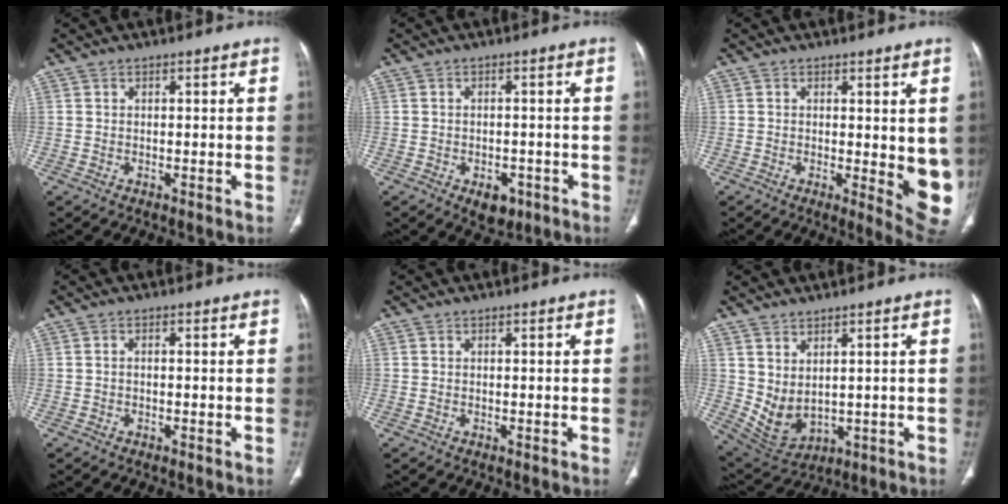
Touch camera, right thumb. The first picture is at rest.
{"total": 4.5, "force": [-2.2, 2.9, 2.5], "torque": [-0.018, 0.009, -0.022]}
{"total": 8.8, "force": [-0.3, 2.8, 8.3], "torque": [-0.089, -0.019, 0.000]}
{"total": 0.6, "force": [-0.2, 0.4, 0.4], "torque": [-0.006, 0.002, -0.007]}
{"total": 0.0}
{"total": 6.9, "force": [1.7, 4.2, 5.2], "torque": [-0.084, -0.019, 0.061]}